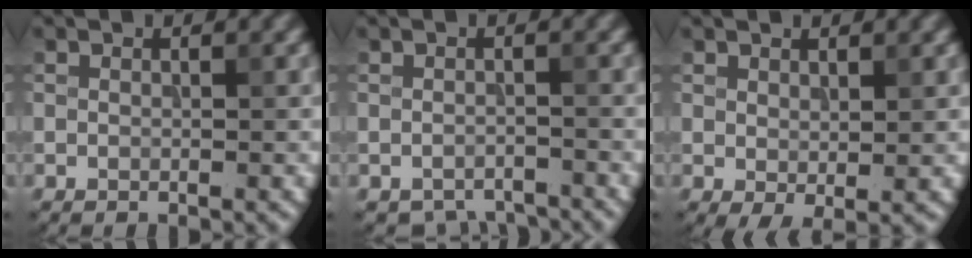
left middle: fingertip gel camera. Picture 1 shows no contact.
{"total": 3.1, "force": [-3.0, 0.9, 0.4], "torque": [-0.002, -0.007, -0.044]}
{"total": 1.5, "force": [0.4, 0.6, 1.4], "torque": [-0.025, -0.004, 0.011]}